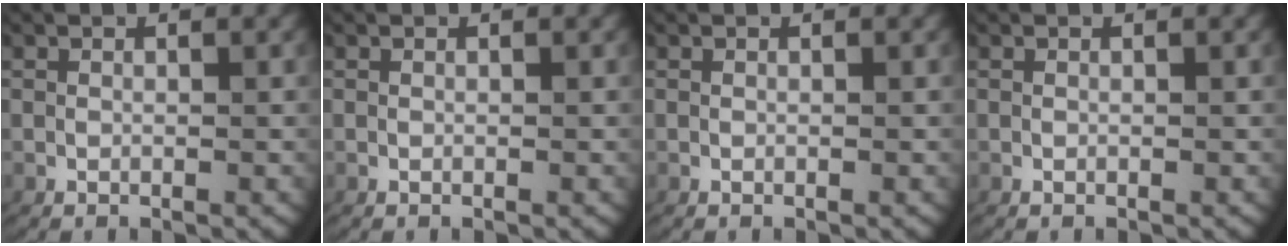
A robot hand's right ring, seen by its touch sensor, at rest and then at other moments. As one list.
[{"total": 0.0}, {"total": 0.0}, {"total": 0.0}]